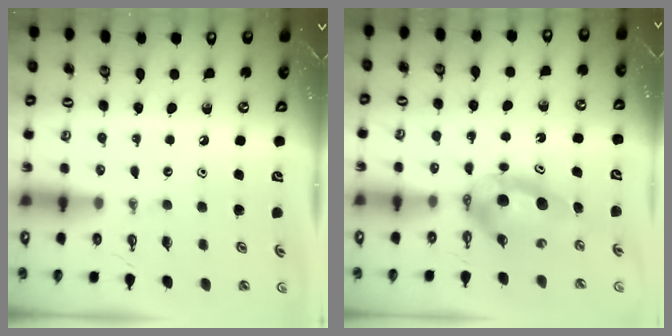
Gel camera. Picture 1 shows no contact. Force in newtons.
{"total": 5.8, "press": 5.6, "slide": 1.4}